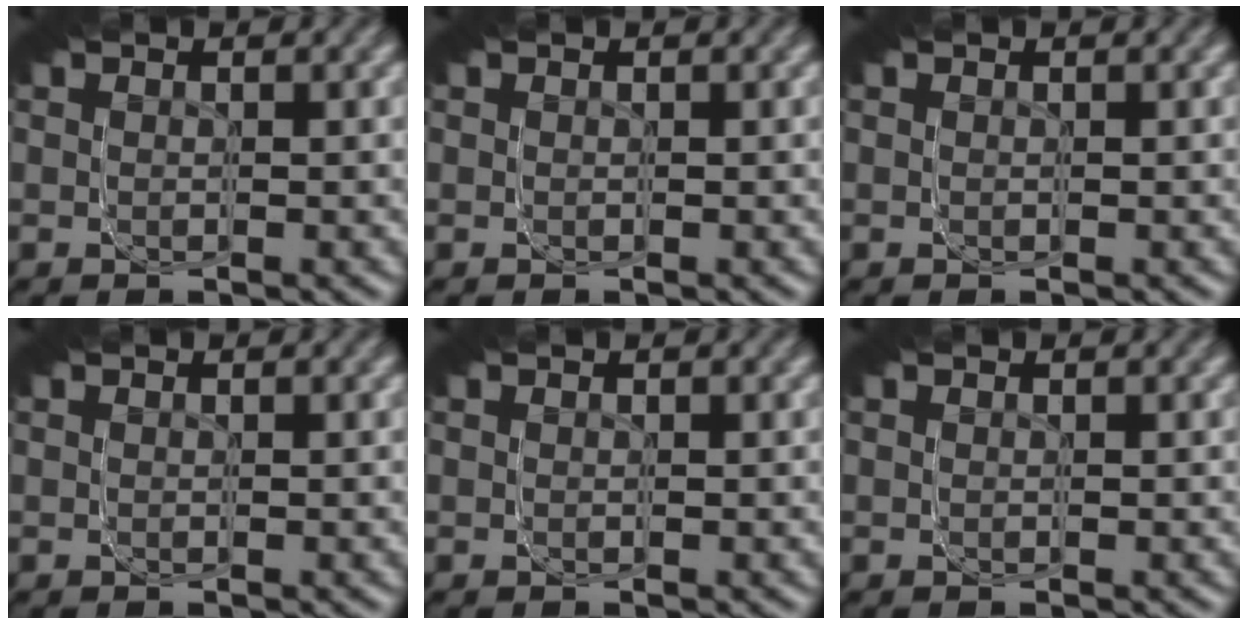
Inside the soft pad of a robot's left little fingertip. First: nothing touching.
{"total": 0.0}
{"total": 0.0}
{"total": 0.0}
{"total": 0.0}
{"total": 0.0}